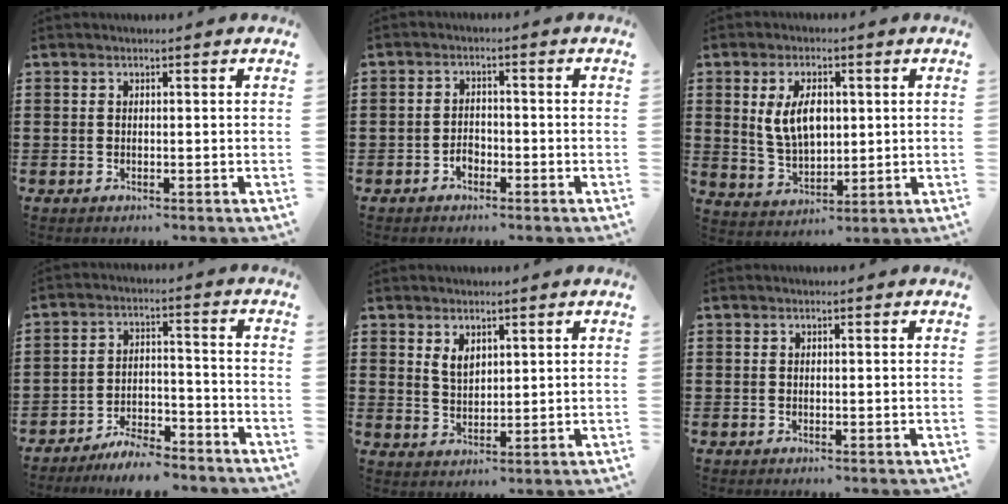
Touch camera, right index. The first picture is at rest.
{"total": 2.1, "force": [-1.3, 1.4, 0.8], "torque": [-0.020, 0.002, -0.029]}
{"total": 7.1, "force": [1.5, 4.0, 5.7], "torque": [-0.120, 0.007, 0.021]}
{"total": 6.2, "force": [-5.9, 1.0, 1.4], "torque": [-0.019, 0.017, -0.113]}
{"total": 3.0, "force": [1.8, 1.8, 1.6], "torque": [-0.036, 0.006, 0.033]}
{"total": 0.0}